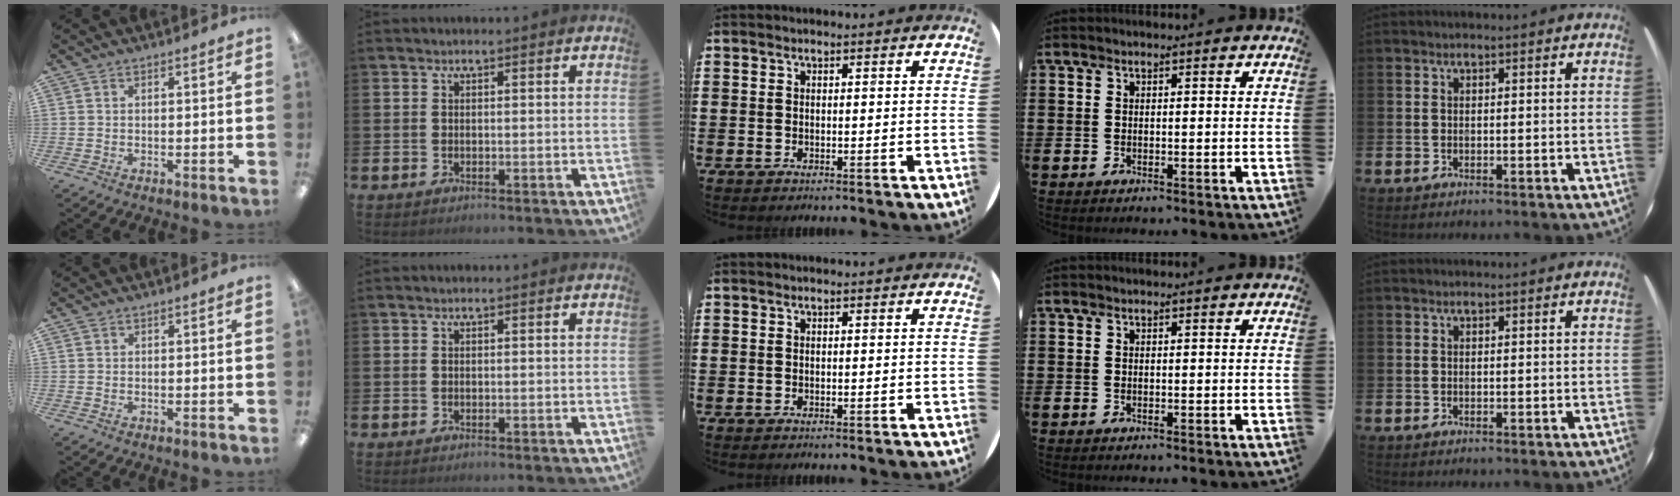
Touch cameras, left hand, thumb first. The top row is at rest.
{}